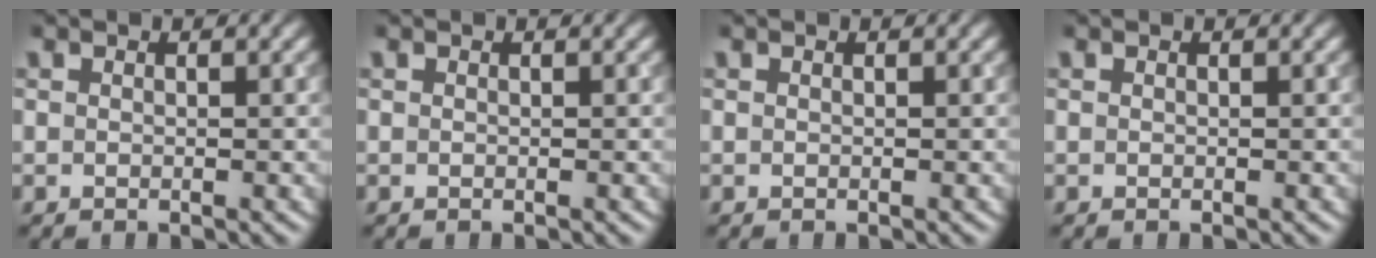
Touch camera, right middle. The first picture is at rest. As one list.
[{"total": 0.0}, {"total": 0.0}, {"total": 0.0}]